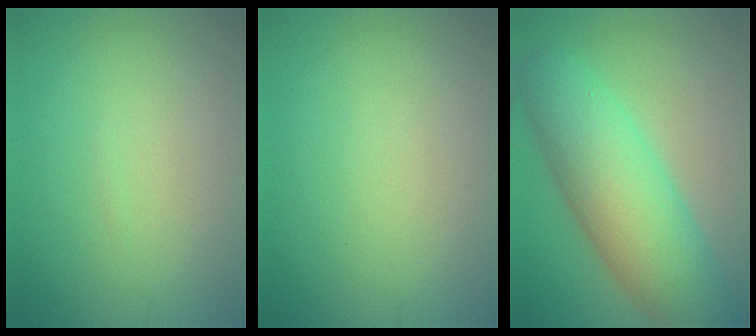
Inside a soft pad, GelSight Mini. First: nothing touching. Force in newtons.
{"total": 0.0}
{"total": 8.7, "press": 8.7, "slide": 0.3}